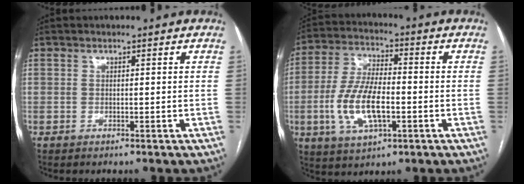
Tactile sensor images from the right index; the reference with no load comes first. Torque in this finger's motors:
{"motor_torque": [0.50, -0.21, 0.38, 0.21]}